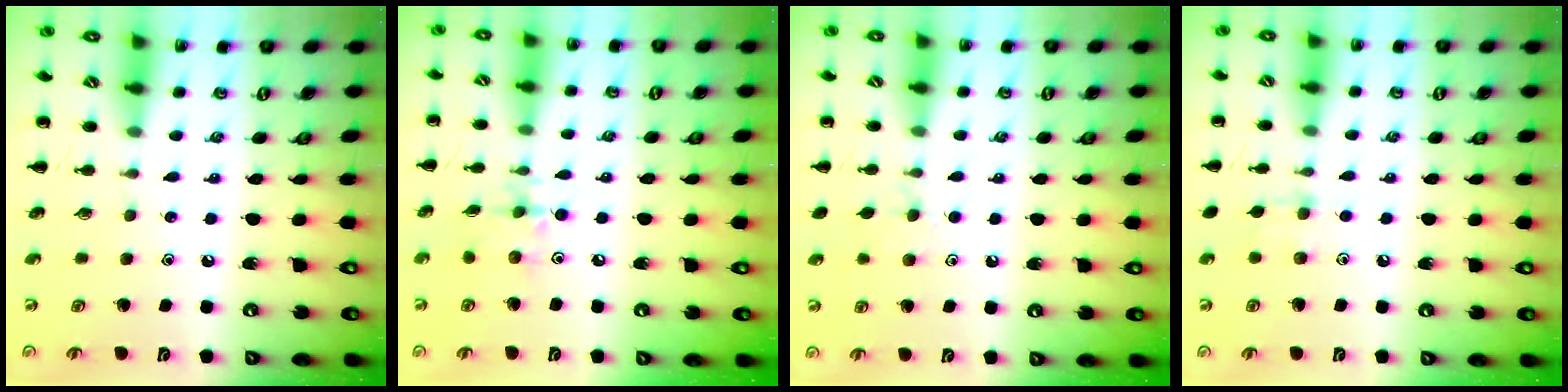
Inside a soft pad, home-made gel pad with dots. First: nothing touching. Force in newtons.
{"total": 5.4, "press": 5.4, "slide": 0.5}
{"total": 5.5, "press": 5.1, "slide": 1.9}
{"total": 6.4, "press": 6.2, "slide": 1.9}